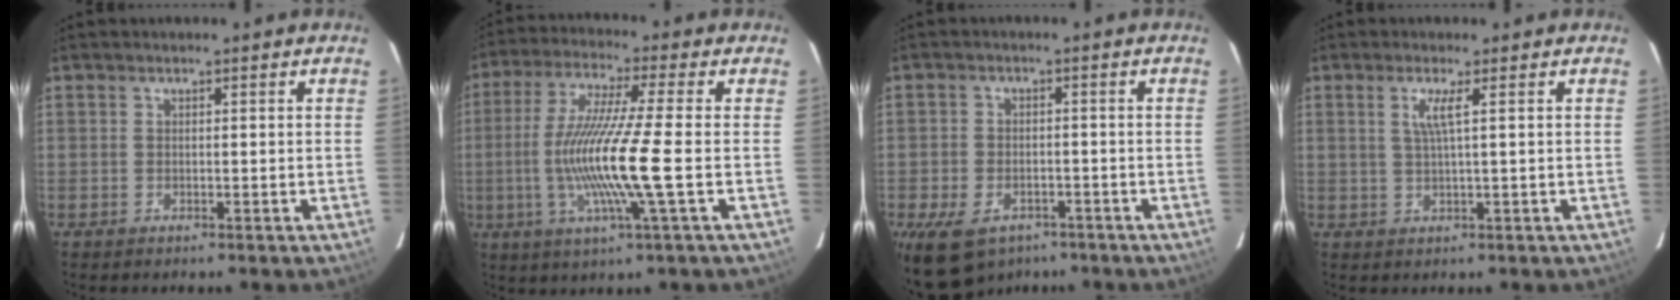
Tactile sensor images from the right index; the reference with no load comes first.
{"total": 13.0, "force": [-2.6, -1.0, 12.7], "torque": [-0.251, -0.013, -0.046]}
{"total": 11.5, "force": [-7.1, 7.0, 5.7], "torque": [-0.134, -0.013, -0.107]}
{"total": 2.8, "force": [1.0, -0.5, 2.6], "torque": [-0.051, -0.003, 0.020]}